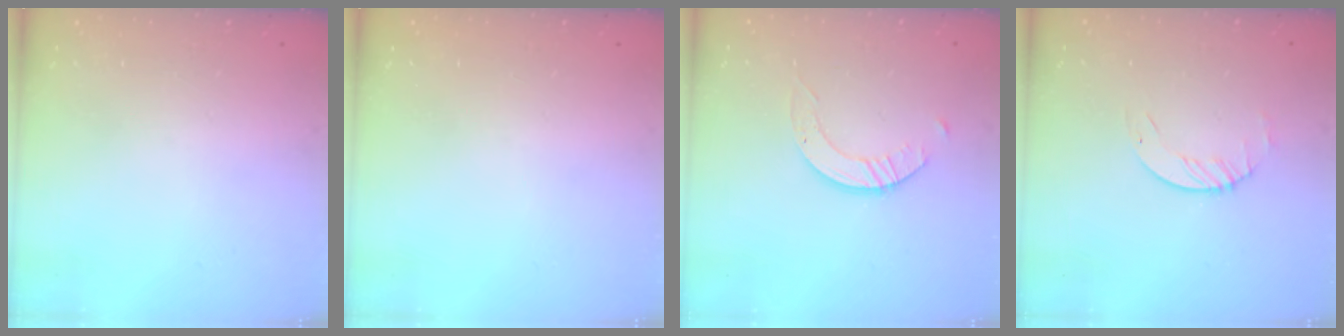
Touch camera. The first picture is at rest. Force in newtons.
{"total": 0.0}
{"total": 2.9, "press": 2.9, "slide": 0.3}
{"total": 1.7, "press": 1.7, "slide": 0.2}